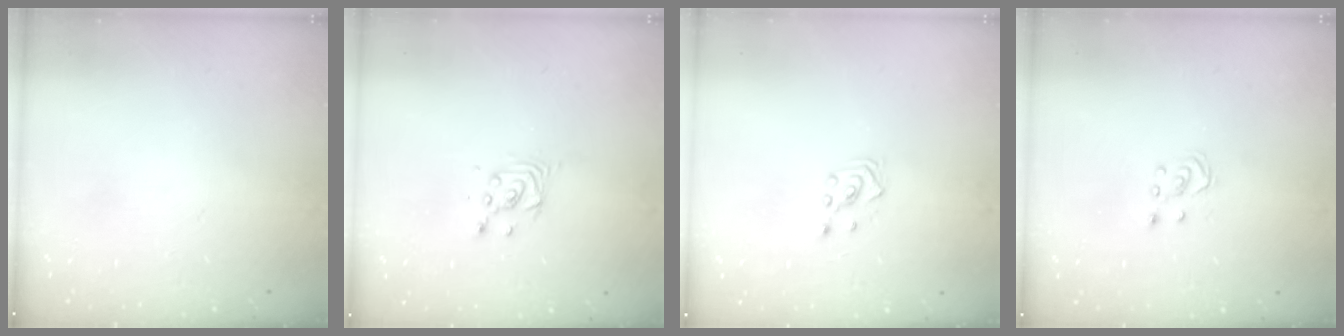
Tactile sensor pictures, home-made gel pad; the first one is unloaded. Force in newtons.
{"total": 3.4, "press": 3.4, "slide": 0.4}
{"total": 2.5, "press": 2.3, "slide": 1.0}
{"total": 2.5, "press": 2.5, "slide": 0.2}